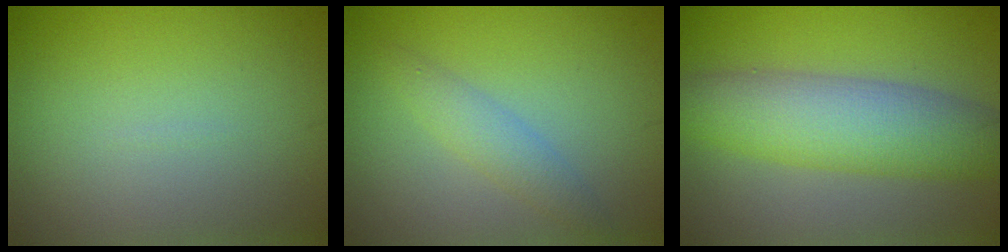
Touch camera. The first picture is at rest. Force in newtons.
{"total": 2.1, "press": 2.1, "slide": 0.1}
{"total": 6.7, "press": 6.7, "slide": 0.3}